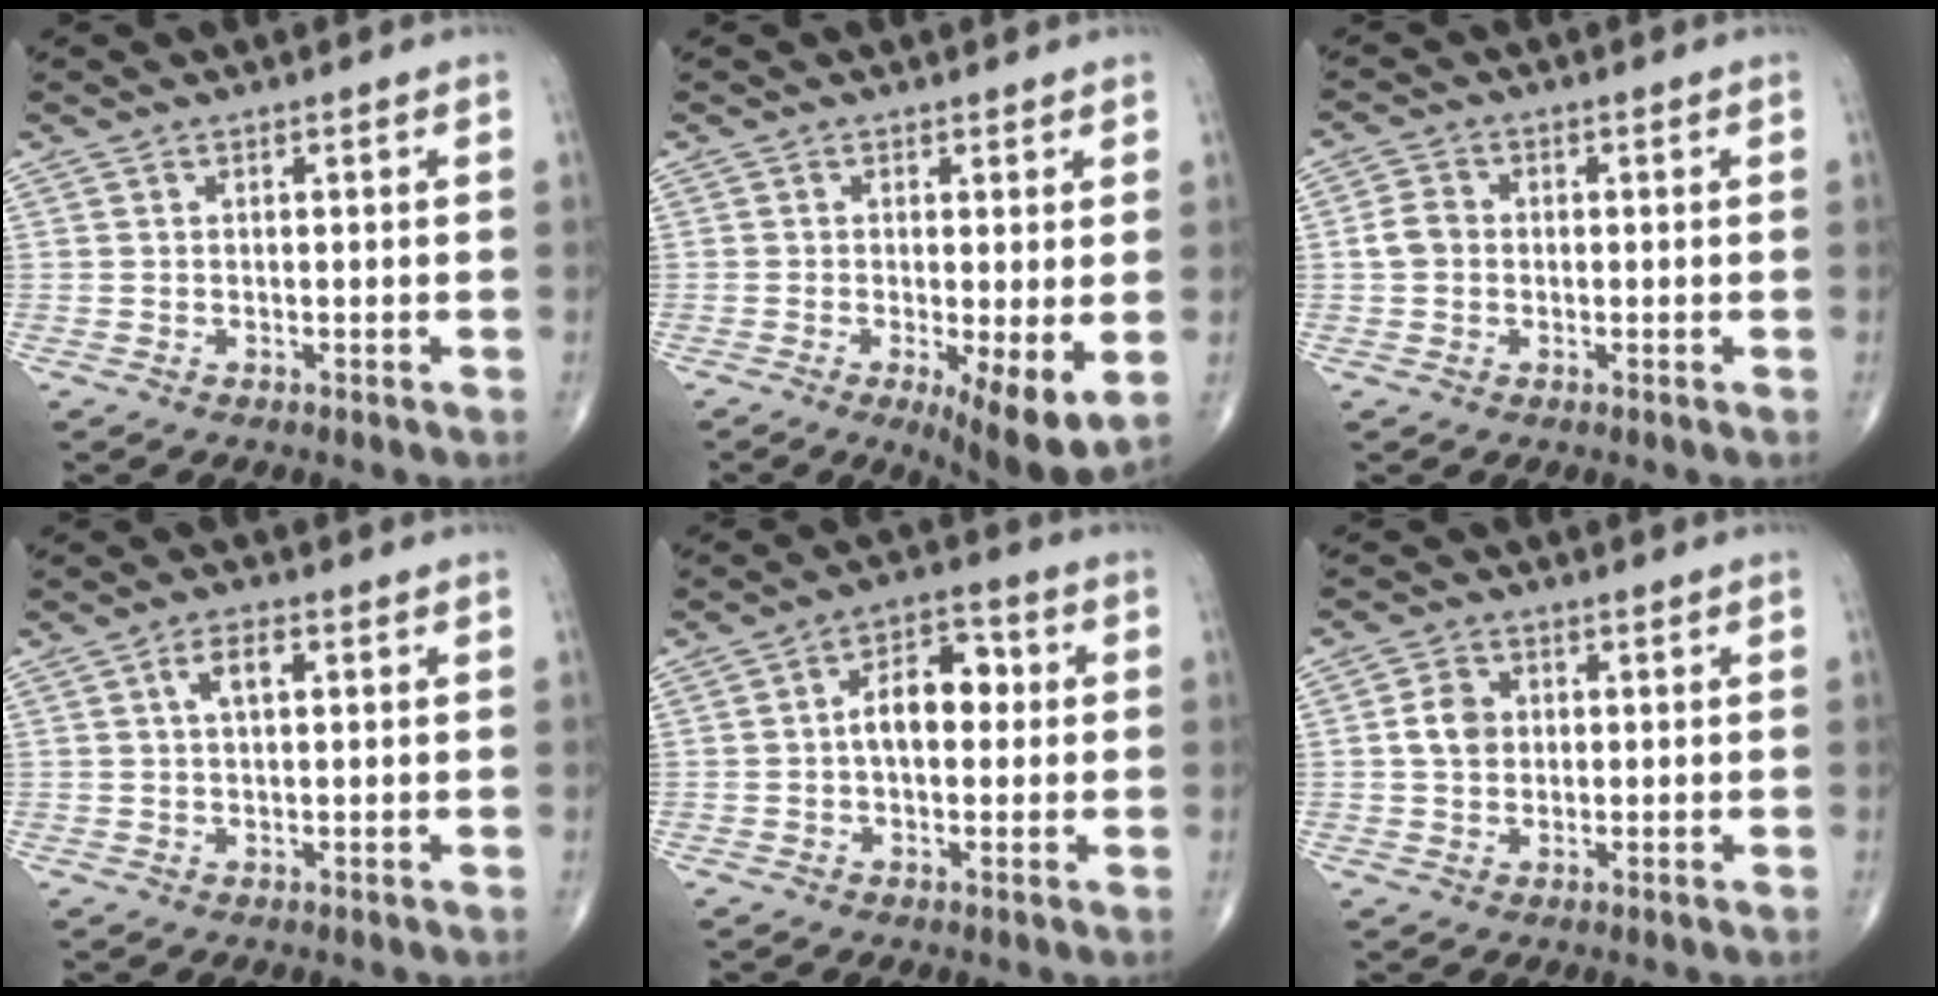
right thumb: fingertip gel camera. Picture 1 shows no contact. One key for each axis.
{"total": 8.4, "fx": -1.5, "fy": 2.2, "fz": 8.0, "tx": -0.124, "ty": -0.027, "tz": -0.022}
{"total": 3.6, "fx": -0.2, "fy": 3.0, "fz": 2.0, "tx": -0.036, "ty": 0.010, "tz": -0.009}
{"total": 4.0, "fx": 1.1, "fy": 1.8, "fz": 3.3, "tx": -0.059, "ty": 0.009, "tz": 0.018}
{"total": 8.6, "fx": 0.4, "fy": 5.2, "fz": 6.9, "tx": -0.088, "ty": 0.025, "tz": -0.003}
{"total": 4.5, "fx": 0.4, "fy": 3.6, "fz": 2.7, "tx": -0.039, "ty": 0.005, "tz": 0.004}